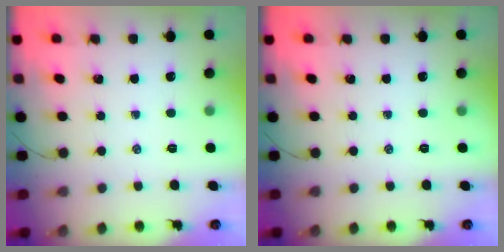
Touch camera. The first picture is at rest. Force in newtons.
{"total": 0.0}